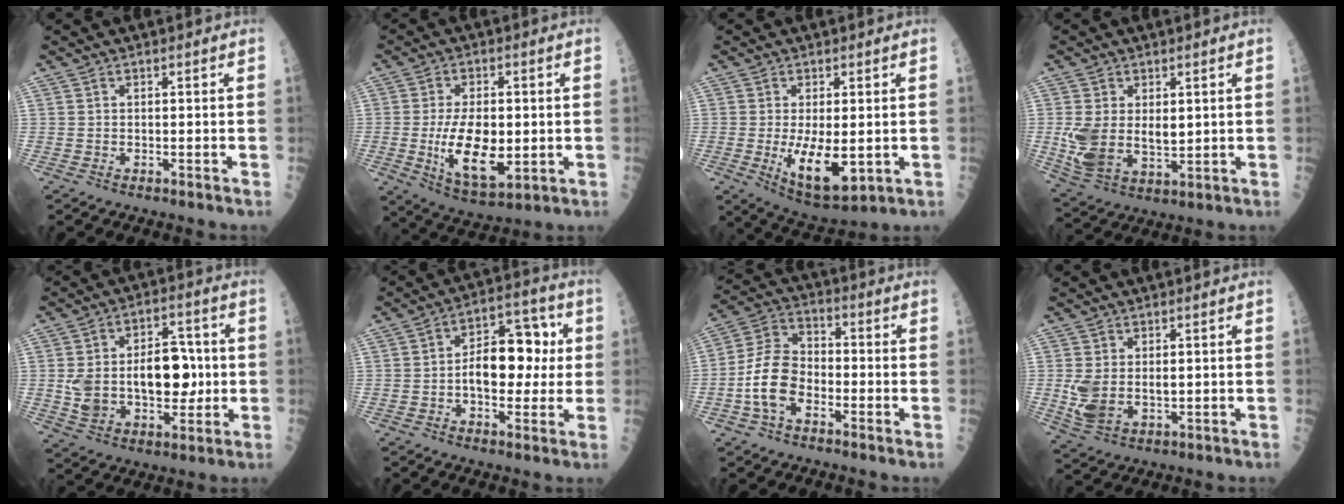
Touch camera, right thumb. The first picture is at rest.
{"total": 13.3, "force": [-1.3, 6.4, 11.5], "torque": [-0.191, -0.015, -0.012]}
{"total": 10.6, "force": [-1.4, 4.6, 9.5], "torque": [-0.147, -0.024, -0.007]}
{"total": 10.6, "force": [0.8, 6.7, 8.2], "torque": [-0.156, -0.014, 0.030]}
{"total": 17.0, "force": [0.2, 10.5, 13.3], "torque": [-0.183, 0.021, 0.015]}
{"total": 13.0, "force": [0.2, 7.8, 10.4], "torque": [-0.116, 0.029, -0.003]}
{"total": 10.9, "force": [-3.2, 6.9, 7.8], "torque": [-0.139, 0.036, -0.072]}
{"total": 7.1, "force": [0.3, 4.7, 5.3], "torque": [-0.104, -0.006, 0.018]}